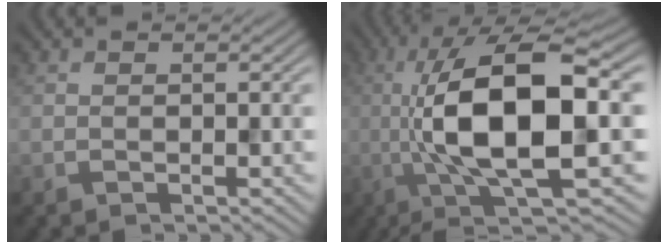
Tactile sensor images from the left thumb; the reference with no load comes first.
{"total": 14.5, "force": [-0.9, 4.0, 13.9], "torque": [-0.262, 0.009, -0.019]}